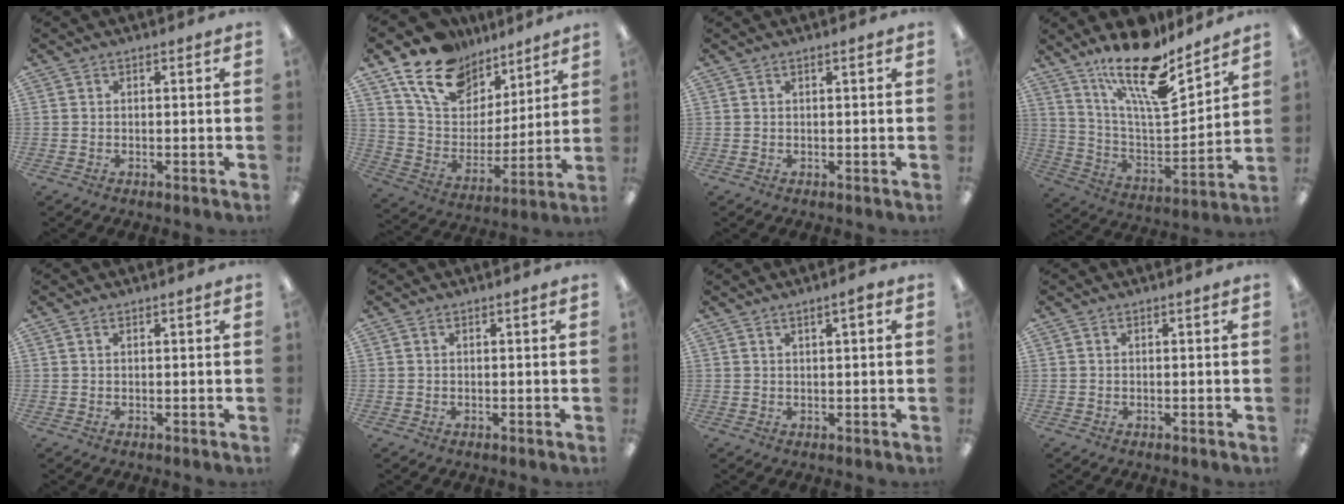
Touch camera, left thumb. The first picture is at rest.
{"total": 17.6, "force": [11.9, 11.1, 6.8], "torque": [-0.137, -0.065, 0.224]}
{"total": 0.8, "force": [0.3, 0.0, 0.7], "torque": [-0.012, -0.001, 0.006]}
{"total": 20.3, "force": [15.4, 5.7, 11.9], "torque": [-0.219, -0.100, 0.262]}
{"total": 0.8, "force": [0.4, 0.3, 0.6], "torque": [-0.013, 0.002, 0.008]}
{"total": 0.0}
{"total": 2.3, "force": [1.3, 0.5, 1.9], "torque": [-0.037, 0.002, 0.023]}
{"total": 0.0}